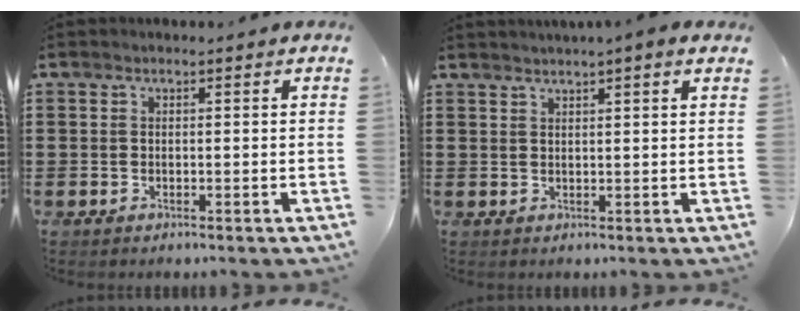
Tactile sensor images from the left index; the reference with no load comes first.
{"total": 1.7, "force": [1.5, -0.4, 0.8], "torque": [-0.016, 0.000, 0.028]}